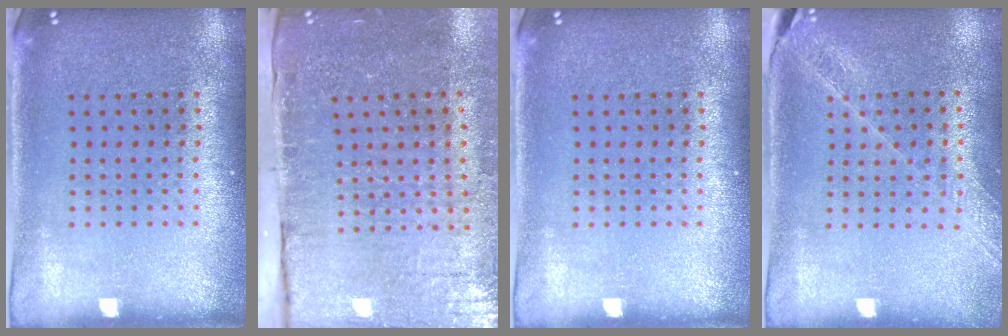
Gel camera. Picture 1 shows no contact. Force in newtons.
{"total": 4.2, "press": 3.9, "slide": 1.5}
{"total": 0.0}
{"total": 1.6, "press": 1.6, "slide": 0.0}